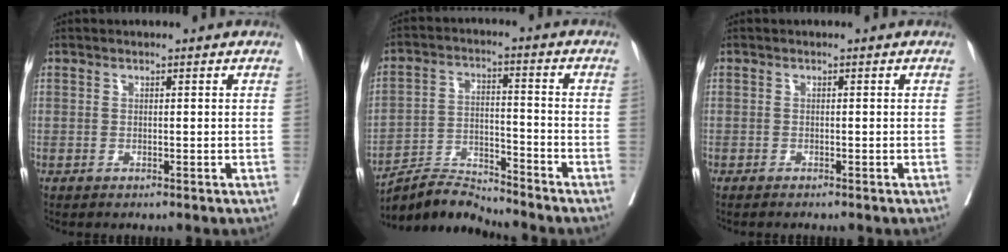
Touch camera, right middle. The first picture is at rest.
{"total": 7.4, "force": [-7.4, -0.4, -0.3], "torque": [-0.001, 0.014, -0.135]}
{"total": 0.9, "force": [-0.8, 0.1, 0.4], "torque": [-0.008, -0.002, -0.010]}